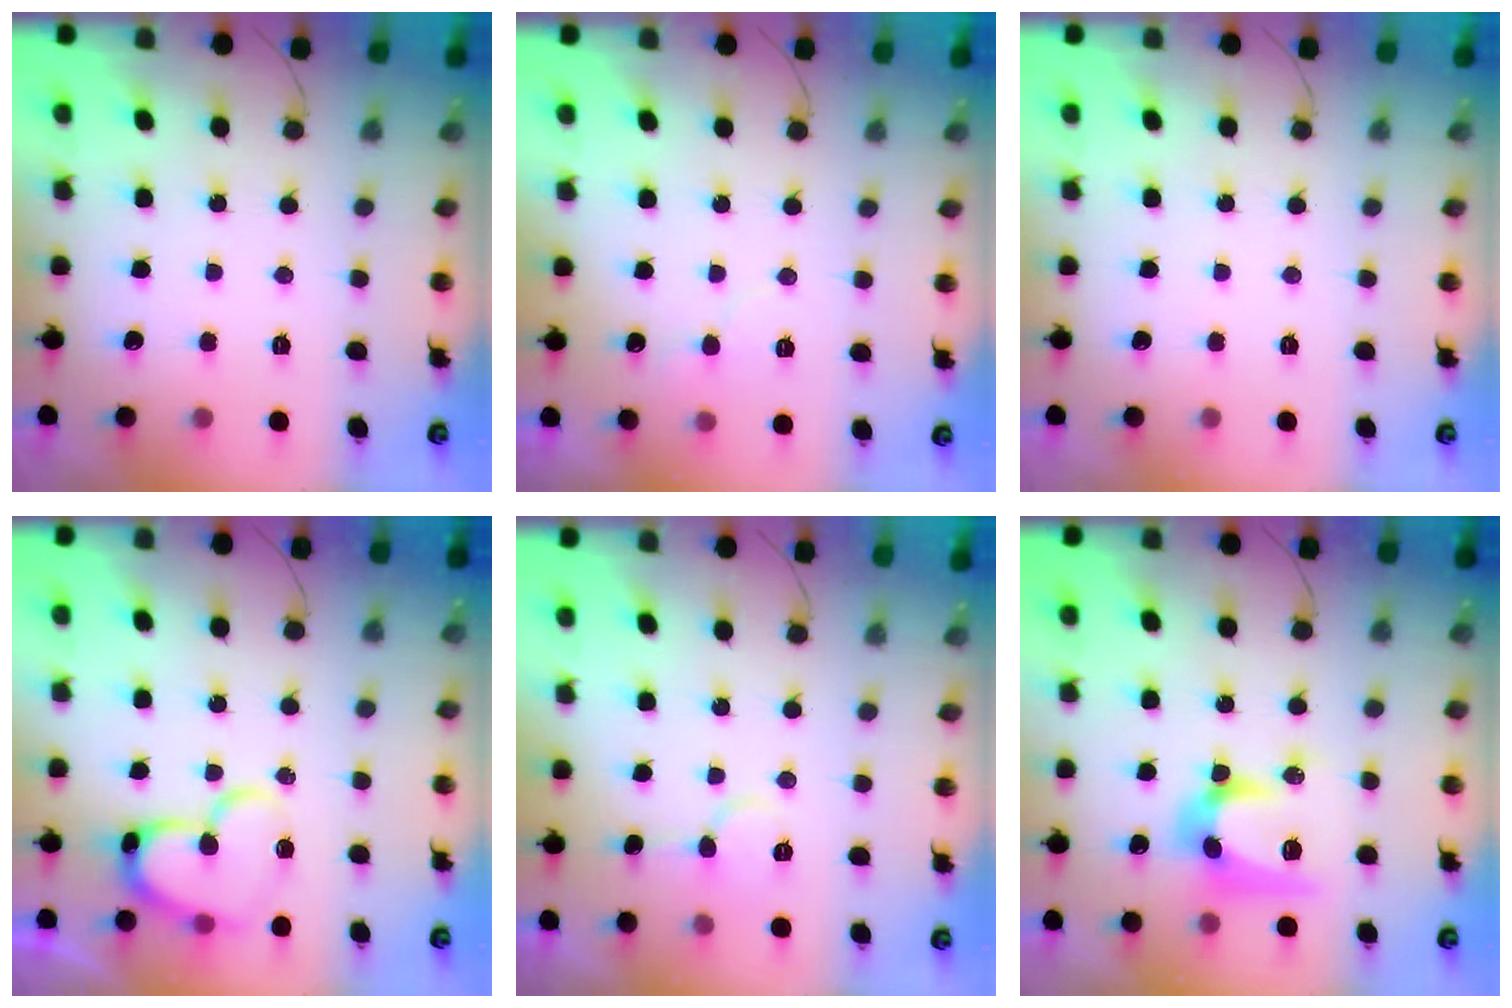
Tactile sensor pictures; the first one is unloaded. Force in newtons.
{"total": 4.3, "press": 4.3, "slide": 0.4}
{"total": 0.0}
{"total": 14.0, "press": 13.9, "slide": 1.2}
{"total": 6.2, "press": 6.2, "slide": 0.6}
{"total": 12.0, "press": 11.9, "slide": 0.7}